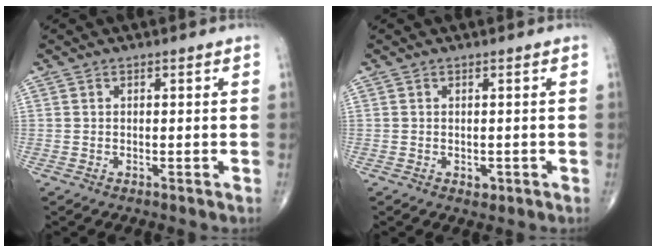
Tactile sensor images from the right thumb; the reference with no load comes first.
{"total": 1.3, "force": [-0.5, 1.0, 0.7], "torque": [-0.003, 0.002, -0.003]}